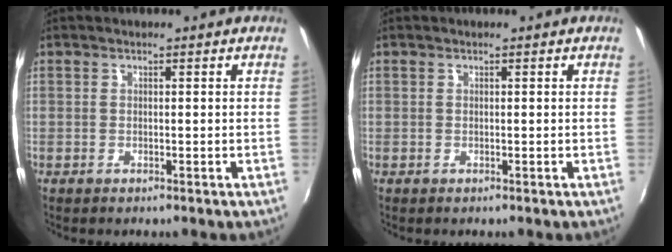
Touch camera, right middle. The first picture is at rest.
{"total": 0.0}